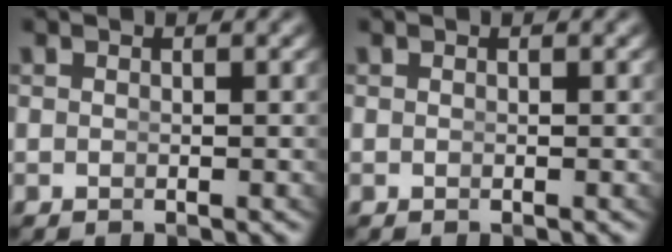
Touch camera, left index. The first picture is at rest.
{"total": 0.0}